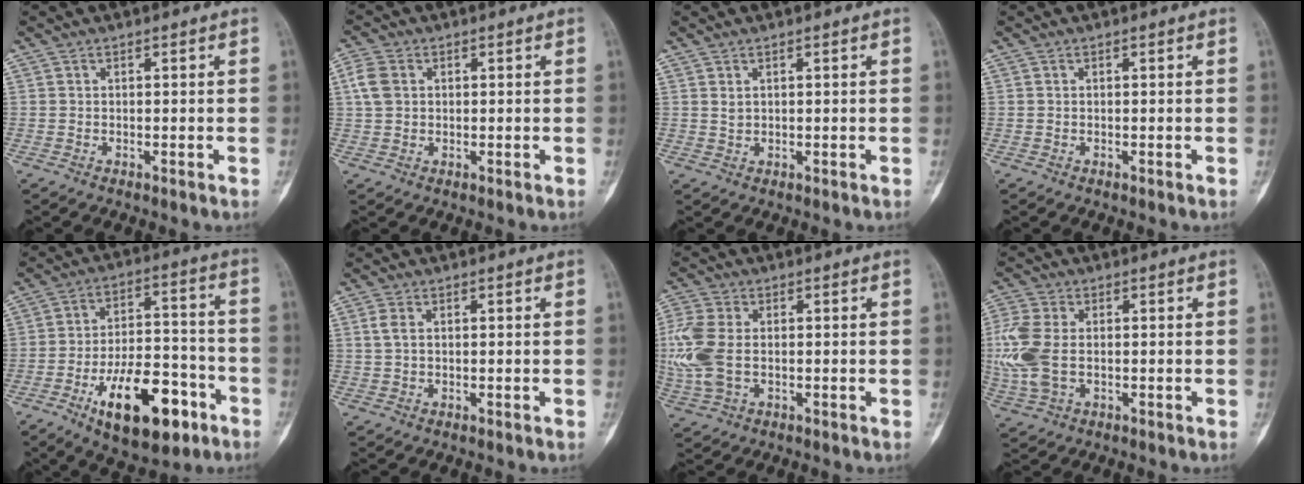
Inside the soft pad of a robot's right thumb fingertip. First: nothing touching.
{"total": 4.5, "force": [1.0, 3.5, 2.7], "torque": [-0.061, 0.007, 0.016]}
{"total": 1.0, "force": [0.4, 0.6, 0.7], "torque": [-0.012, -0.001, 0.012]}
{"total": 0.0}
{"total": 18.6, "force": [-9.0, 8.6, 13.8], "torque": [-0.195, 0.057, -0.134]}
{"total": 2.3, "force": [0.5, 1.4, 1.8], "torque": [-0.047, 0.005, 0.008]}
{"total": 10.2, "force": [-0.2, 6.4, 8.0], "torque": [-0.211, 0.006, -0.005]}
{"total": 10.1, "force": [-0.3, 6.2, 8.0], "torque": [-0.211, 0.005, -0.005]}